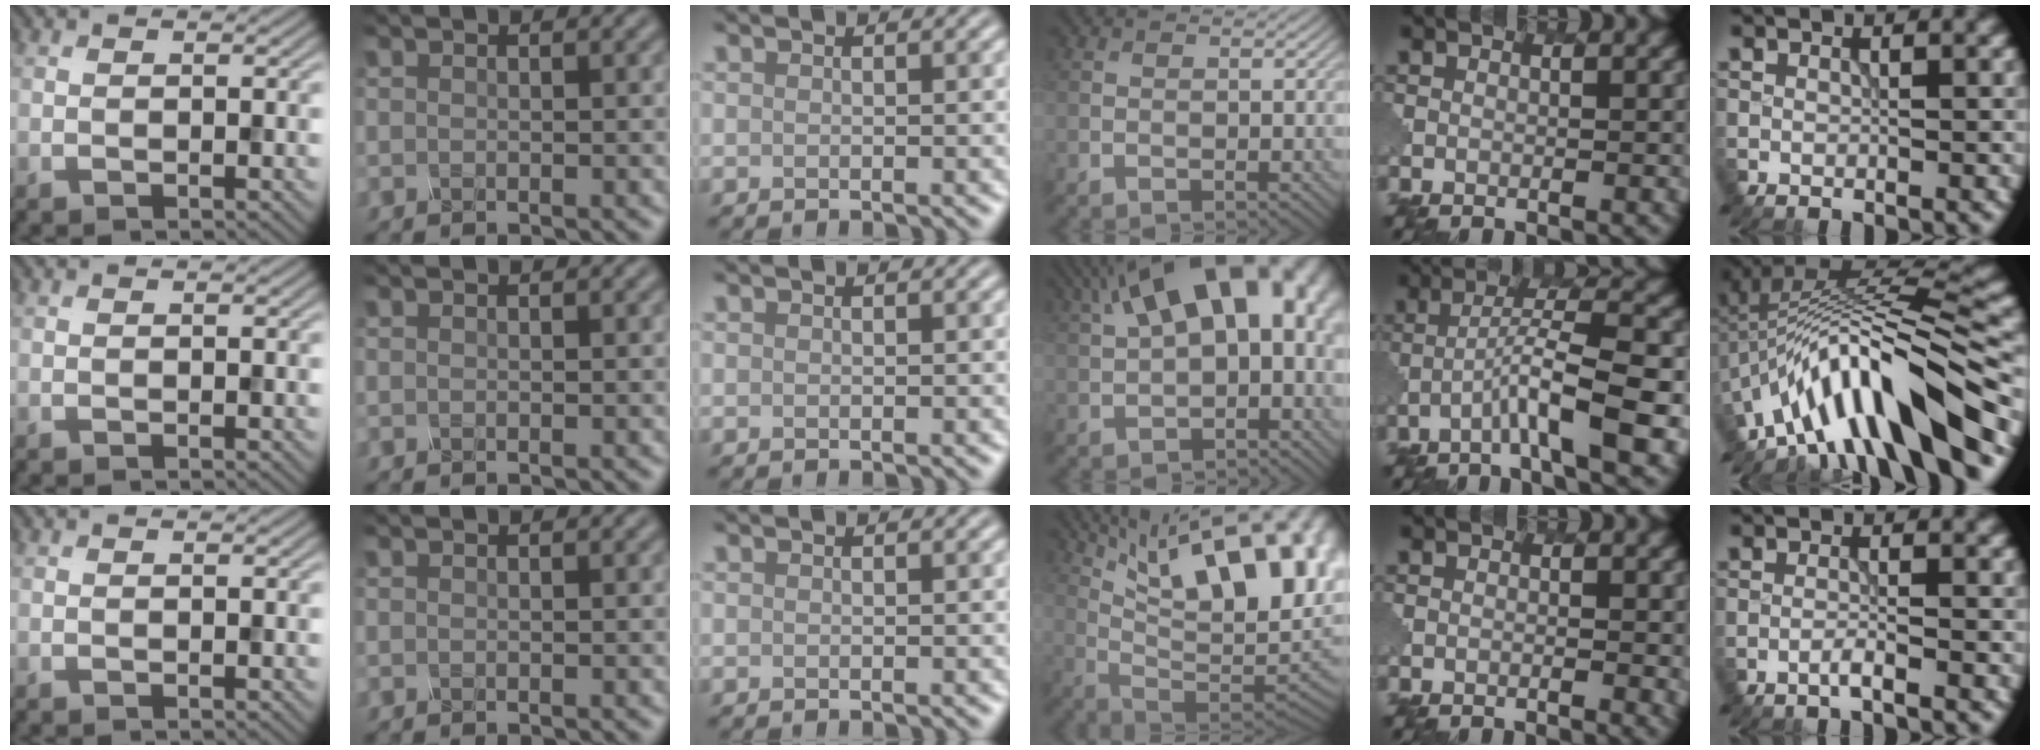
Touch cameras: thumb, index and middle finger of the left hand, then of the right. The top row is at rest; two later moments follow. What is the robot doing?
{"motion": "shake", "object": "salt shaker"}